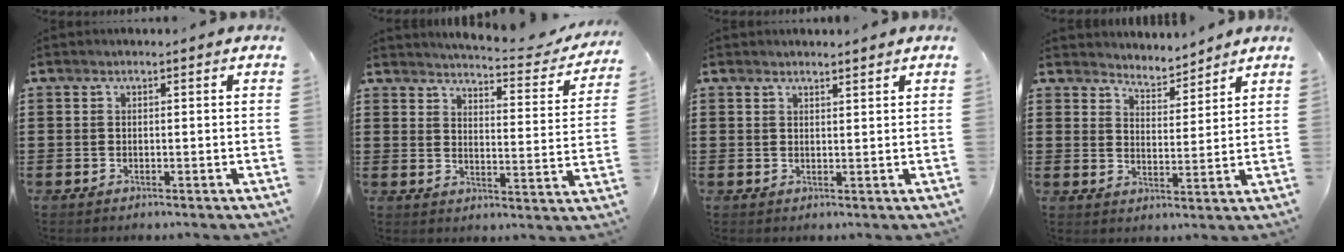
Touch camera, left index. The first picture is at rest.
{"total": 4.1, "force": [3.9, -0.1, 1.2], "torque": [-0.039, -0.034, 0.061]}
{"total": 1.6, "force": [1.5, 0.1, 0.2], "torque": [-0.008, 0.002, 0.030]}
{"total": 4.0, "force": [3.9, 0.4, -0.5], "torque": [-0.010, -0.021, 0.069]}